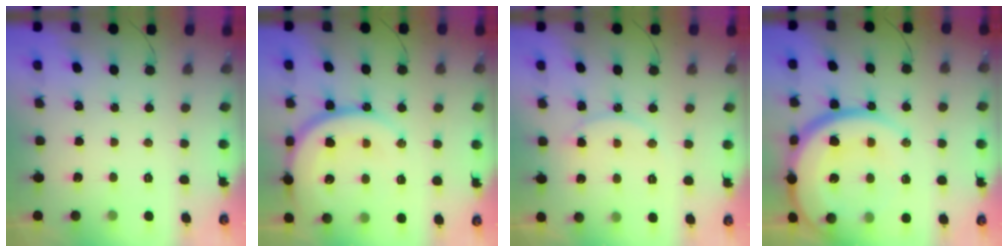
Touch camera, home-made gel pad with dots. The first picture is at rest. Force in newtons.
{"total": 17.8, "press": 17.7, "slide": 1.5}
{"total": 10.6, "press": 10.6, "slide": 0.8}
{"total": 28.1, "press": 27.7, "slide": 4.8}